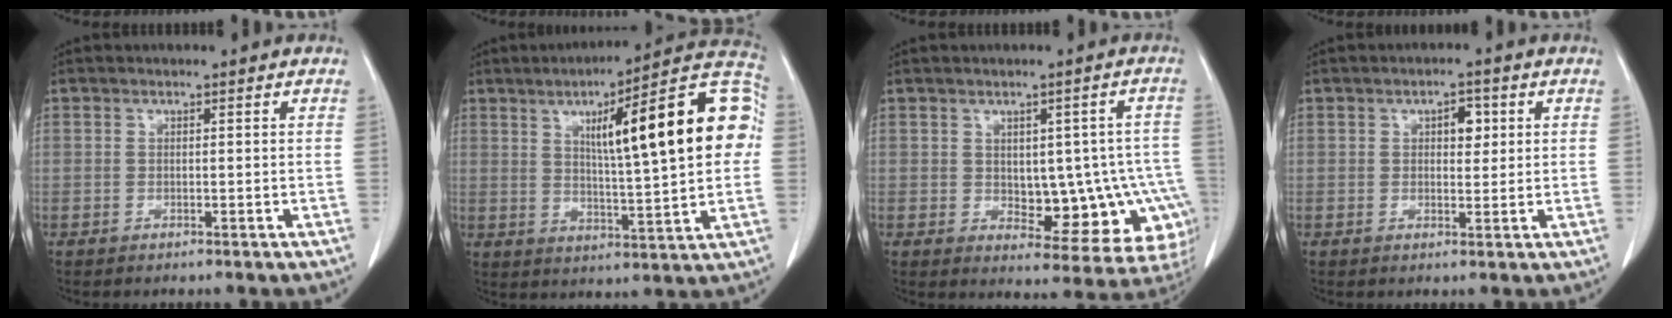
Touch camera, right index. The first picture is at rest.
{"total": 20.2, "force": [4.0, 2.7, 19.6], "torque": [-0.266, 0.035, 0.050]}
{"total": 12.8, "force": [-1.9, 6.8, 10.7], "torque": [-0.099, 0.020, -0.003]}
{"total": 3.1, "force": [1.0, 1.7, 2.4], "torque": [-0.031, 0.006, 0.013]}